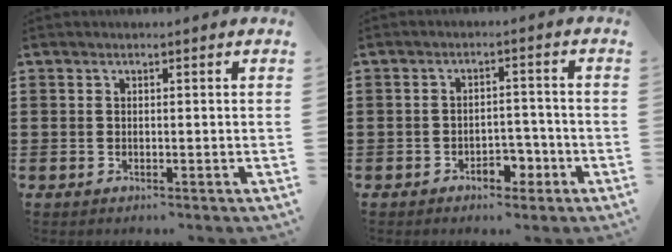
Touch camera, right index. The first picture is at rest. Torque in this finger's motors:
{"motor_torque": [0.04, -0.03, 0.23, 0.04]}